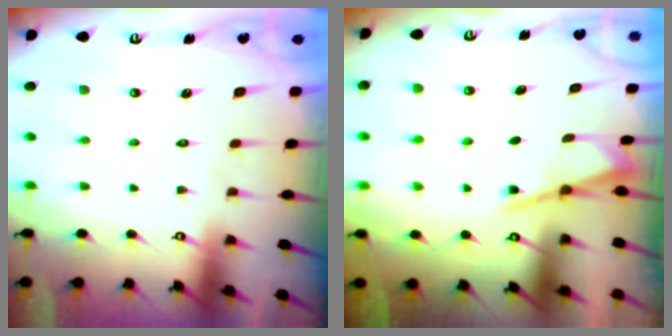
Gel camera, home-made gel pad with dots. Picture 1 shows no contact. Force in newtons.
{"total": 2.4, "press": 2.4, "slide": 0.2}